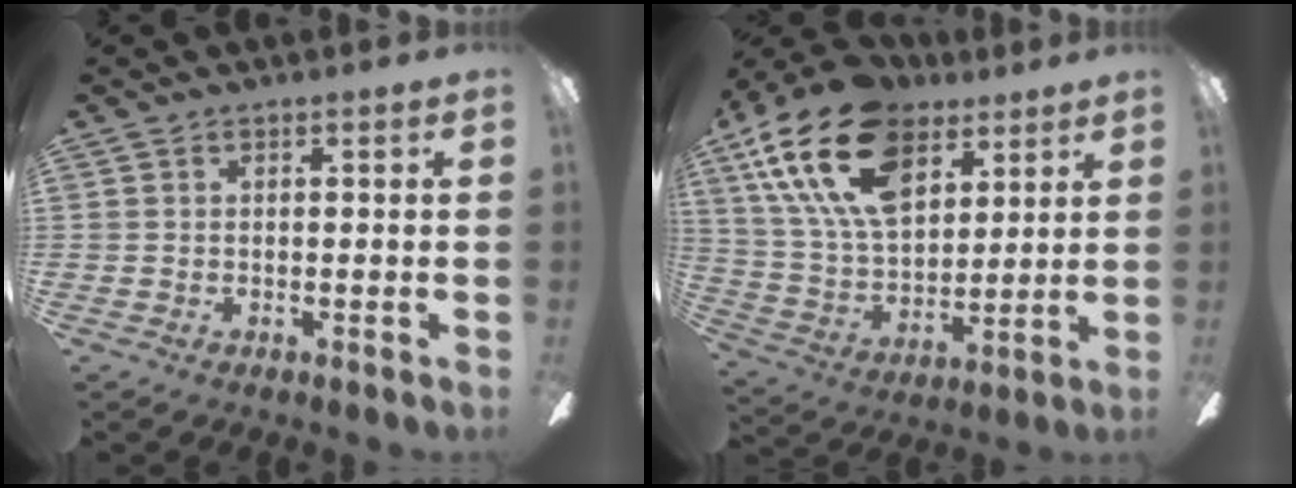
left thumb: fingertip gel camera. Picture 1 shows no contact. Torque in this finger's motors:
{"motor_torque": [0.49, 0.60, 1.97, -0.80, 0.69]}